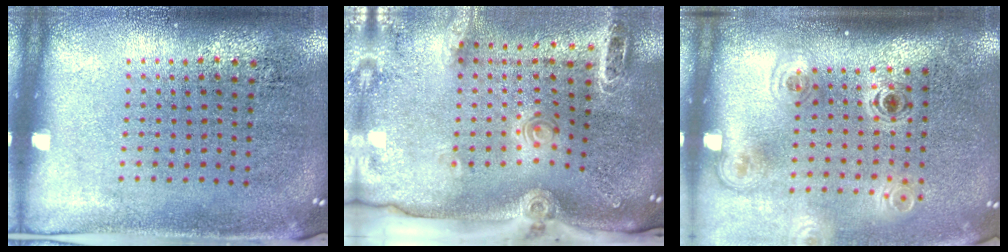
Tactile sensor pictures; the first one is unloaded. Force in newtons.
{"total": 2.6, "press": 1.9, "slide": 1.7}
{"total": 1.9, "press": 1.2, "slide": 1.4}